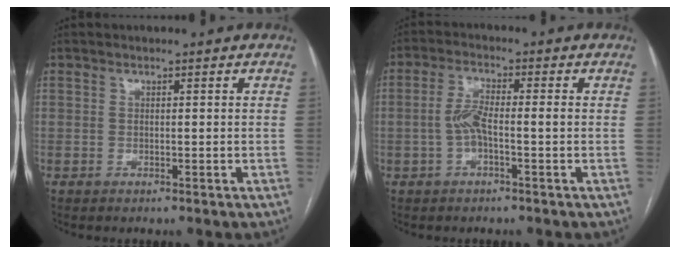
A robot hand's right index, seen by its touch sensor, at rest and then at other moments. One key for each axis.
{"total": 4.5, "fx": -0.8, "fy": 1.0, "fz": 4.3, "tx": -0.092, "ty": 0.015, "tz": -0.014}